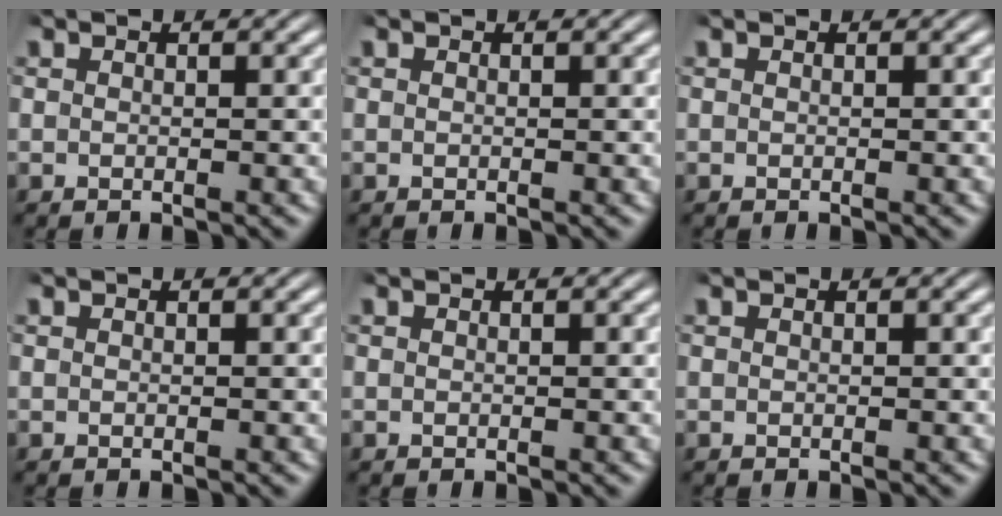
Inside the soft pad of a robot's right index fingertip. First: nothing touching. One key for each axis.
{"total": 0.0}
{"total": 0.0}
{"total": 0.0}
{"total": 0.0}
{"total": 0.0}